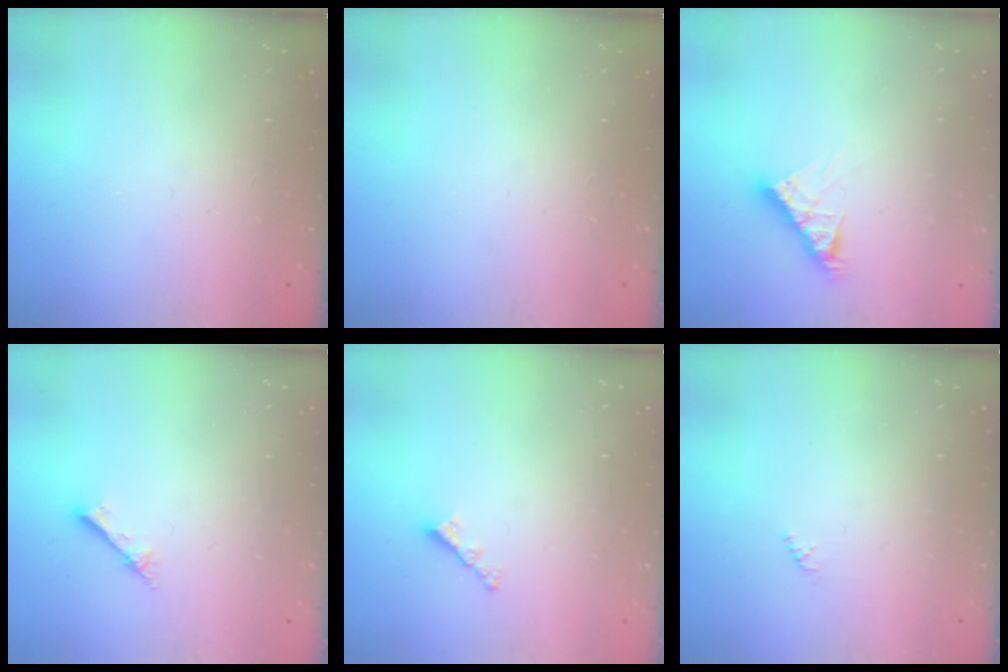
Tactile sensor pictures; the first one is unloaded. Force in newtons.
{"total": 0.0}
{"total": 6.9, "press": 6.9, "slide": 0.6}
{"total": 2.4, "press": 2.4, "slide": 0.3}
{"total": 2.9, "press": 2.9, "slide": 0.5}
{"total": 0.8, "press": 0.7, "slide": 0.4}